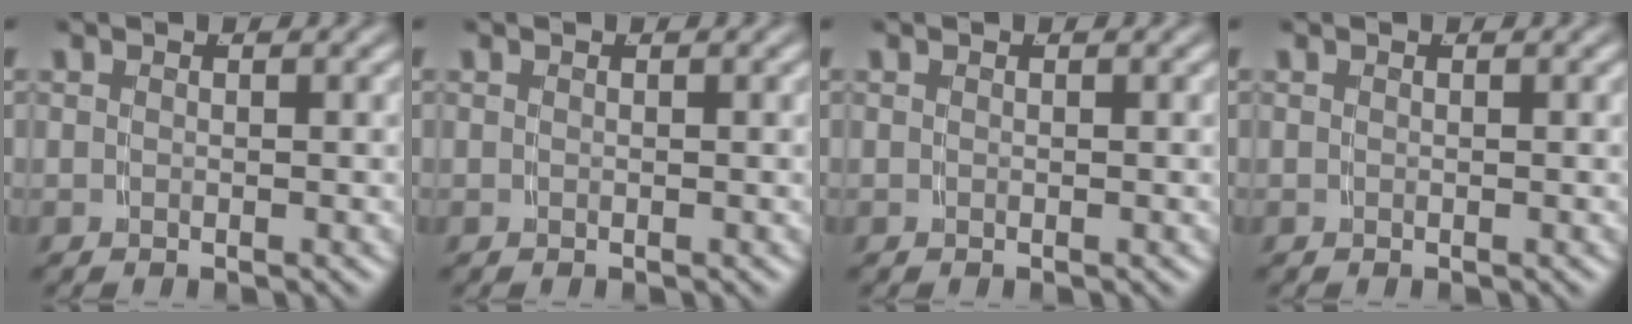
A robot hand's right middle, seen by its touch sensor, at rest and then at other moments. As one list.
[{"total": 0.0}, {"total": 0.0}, {"total": 0.0}]